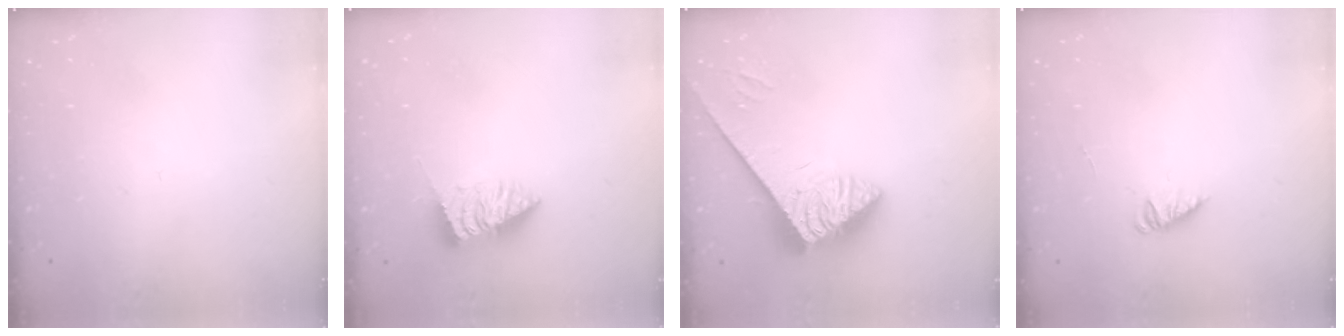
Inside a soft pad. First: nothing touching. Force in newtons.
{"total": 2.6, "press": 2.6, "slide": 0.1}
{"total": 3.8, "press": 3.8, "slide": 0.7}
{"total": 1.1, "press": 1.1, "slide": 0.2}